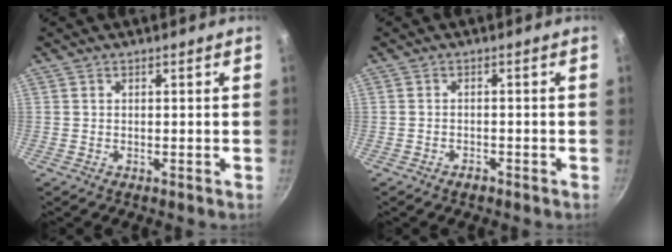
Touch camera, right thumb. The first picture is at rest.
{"total": 1.6, "force": [-1.2, 0.8, 0.7], "torque": [-0.012, 0.013, -0.018]}